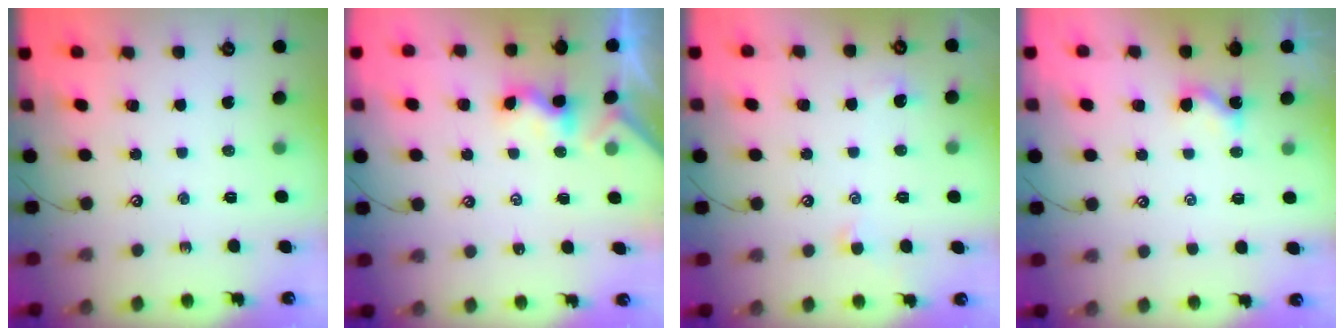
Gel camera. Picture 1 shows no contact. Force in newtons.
{"total": 1.6, "press": 1.5, "slide": 0.5}
{"total": 0.7, "press": 0.3, "slide": 0.6}
{"total": 1.6, "press": 1.5, "slide": 0.3}